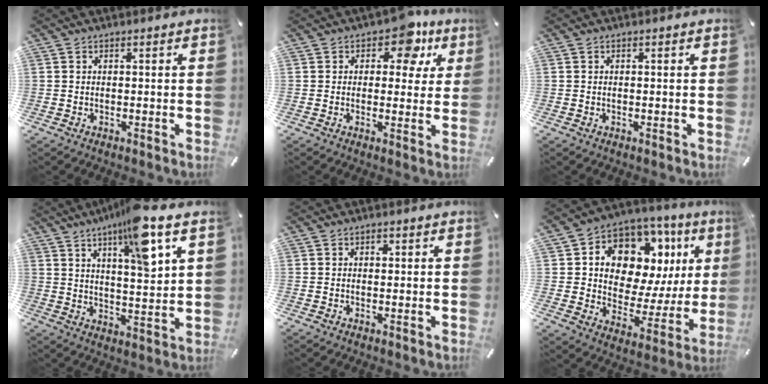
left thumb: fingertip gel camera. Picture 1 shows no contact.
{"total": 9.4, "force": [4.9, 5.6, 5.7], "torque": [-0.056, -0.025, 0.076]}
{"total": 0.0}
{"total": 12.5, "force": [8.0, 2.5, 9.3], "torque": [-0.149, -0.041, 0.131]}
{"total": 0.7, "force": [0.2, 0.6, 0.3], "torque": [-0.007, 0.002, 0.003]}
{"total": 12.8, "force": [7.0, 8.6, 6.4], "torque": [-0.100, -0.068, 0.126]}